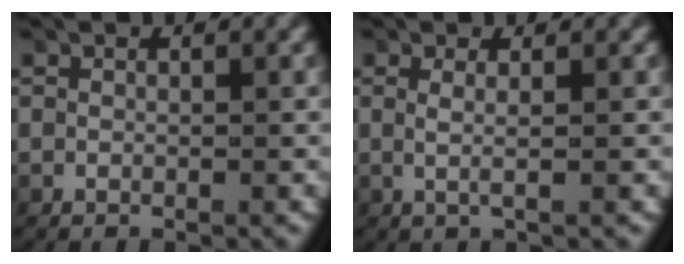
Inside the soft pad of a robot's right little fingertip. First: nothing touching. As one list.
[{"total": 1.5, "force": [0.3, -0.1, 1.4], "torque": [-0.039, -0.009, 0.010]}]